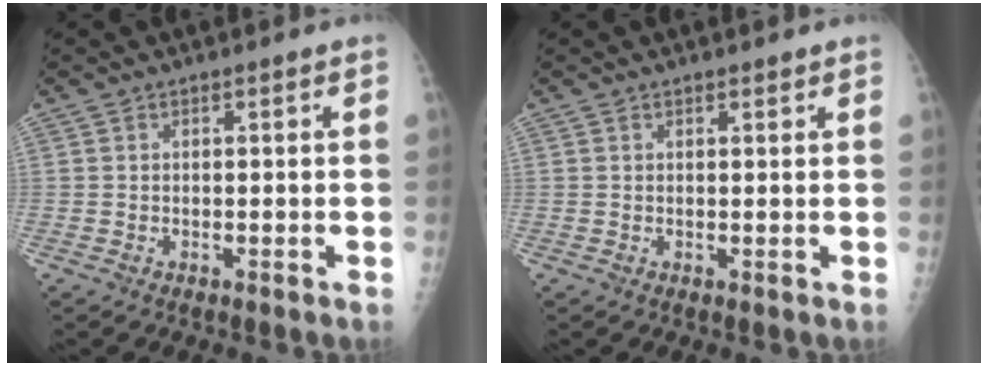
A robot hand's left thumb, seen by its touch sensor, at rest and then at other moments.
{"total": 1.0, "force": [0.8, 0.3, 0.5], "torque": [-0.008, -0.004, 0.011]}